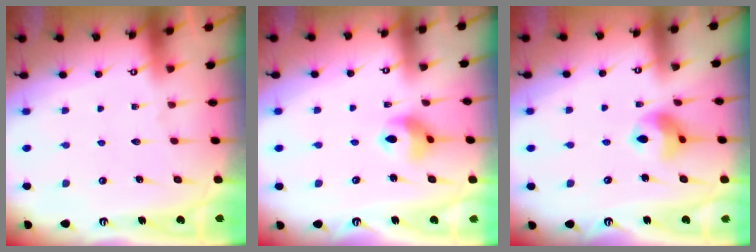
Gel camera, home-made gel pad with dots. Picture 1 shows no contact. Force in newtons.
{"total": 7.7, "press": 7.7, "slide": 0.5}
{"total": 9.5, "press": 9.4, "slide": 1.2}